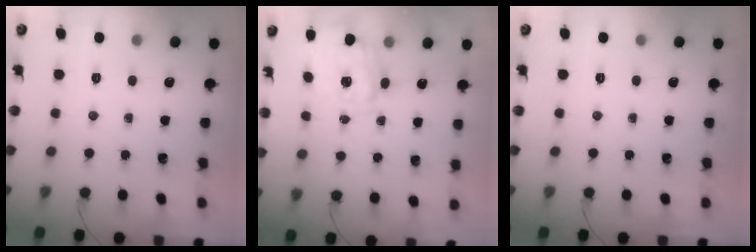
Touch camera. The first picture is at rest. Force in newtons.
{"total": 4.0, "press": 3.9, "slide": 0.8}
{"total": 0.0}